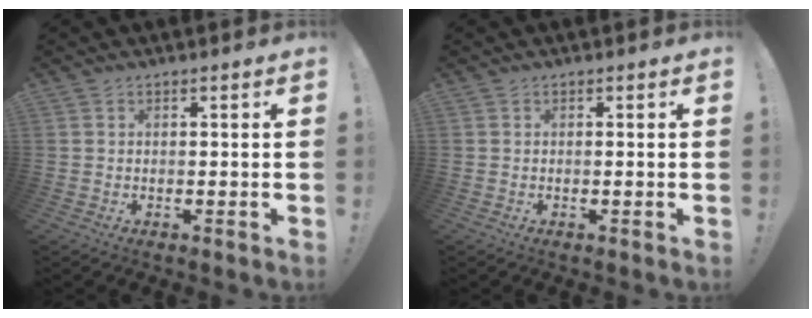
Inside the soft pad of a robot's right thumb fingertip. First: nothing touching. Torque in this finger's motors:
{"motor_torque": [0.18, -0.16, 0.06, -0.02, -0.02]}